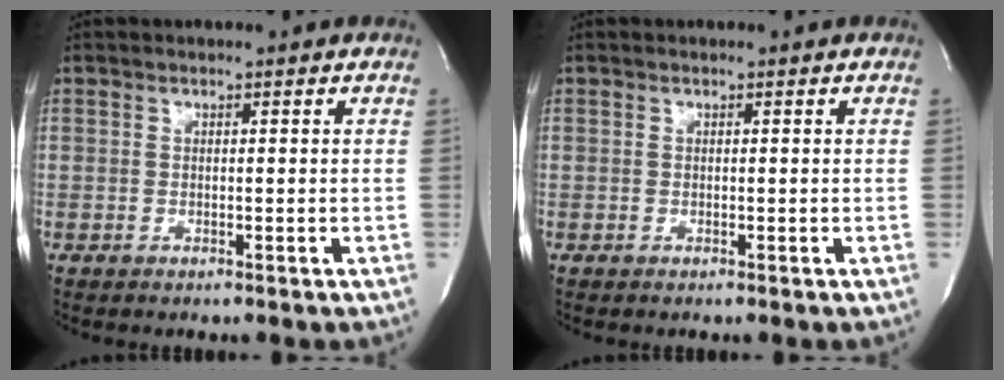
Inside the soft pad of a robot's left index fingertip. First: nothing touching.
{"total": 0.0}